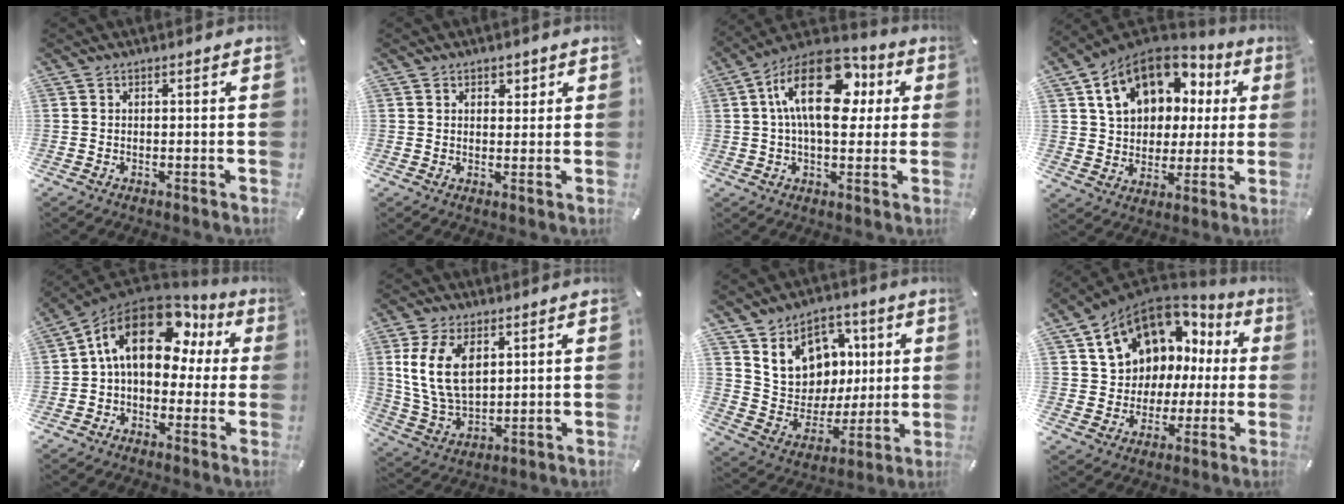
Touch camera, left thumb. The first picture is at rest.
{"total": 2.1, "force": [1.2, 1.7, 0.5], "torque": [0.012, -0.005, 0.014]}
{"total": 19.4, "force": [4.7, 10.8, 15.3], "torque": [-0.270, -0.011, 0.075]}
{"total": 16.4, "force": [7.4, 11.9, 8.4], "torque": [-0.152, -0.021, 0.139]}
{"total": 18.4, "force": [6.0, 11.5, 13.0], "torque": [-0.207, -0.018, 0.102]}
{"total": 12.4, "force": [3.9, 8.1, 8.5], "torque": [-0.197, -0.006, 0.068]}
{"total": 13.7, "force": [4.6, 12.2, 4.2], "torque": [-0.072, -0.032, 0.097]}
{"total": 12.9, "force": [6.8, 10.0, 4.3], "torque": [-0.085, -0.061, 0.134]}